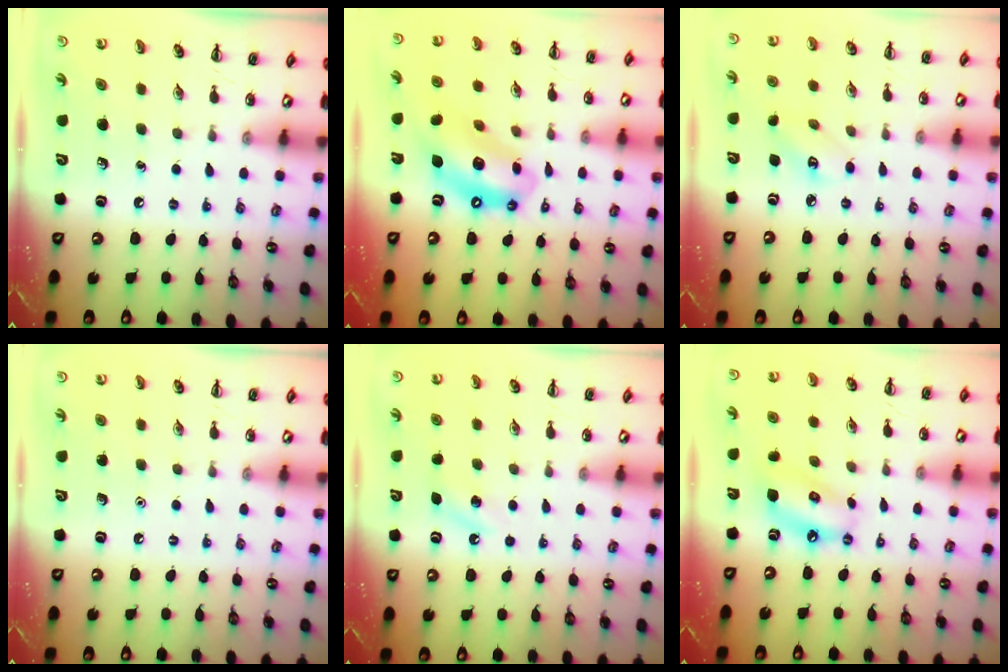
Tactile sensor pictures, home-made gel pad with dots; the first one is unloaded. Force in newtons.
{"total": 12.1, "press": 11.7, "slide": 3.3}
{"total": 3.2, "press": 3.1, "slide": 0.6}
{"total": 1.6, "press": 1.6, "slide": 0.1}
{"total": 4.0, "press": 3.8, "slide": 1.1}
{"total": 10.4, "press": 10.1, "slide": 2.6}